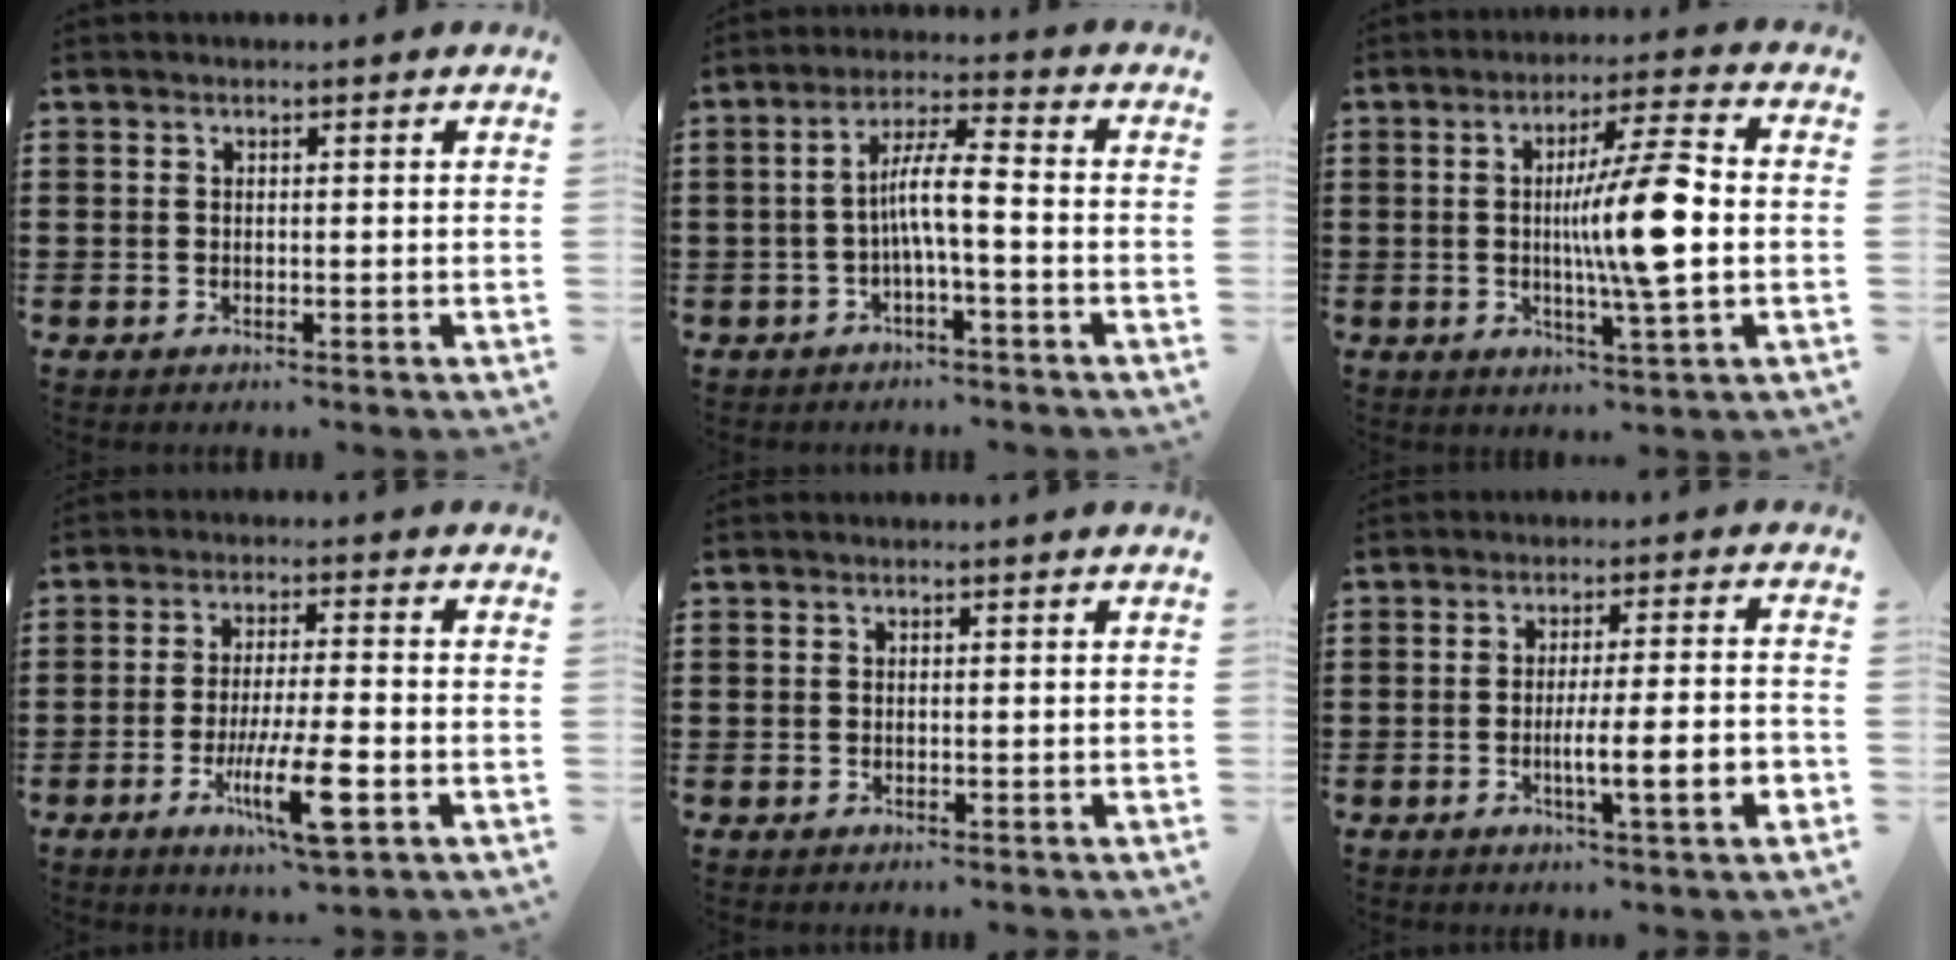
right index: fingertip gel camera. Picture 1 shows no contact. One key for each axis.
{"total": 6.2, "fx": -1.3, "fy": 0.8, "fz": 6.0, "tx": -0.114, "ty": 0.007, "tz": -0.031}
{"total": 10.9, "fx": -0.1, "fy": 0.9, "fz": 10.9, "tx": -0.182, "ty": -0.001, "tz": -0.009}
{"total": 9.9, "fx": -3.6, "fy": 1.5, "fz": 9.1, "tx": -0.178, "ty": -0.014, "tz": -0.067}
{"total": 0.0}
{"total": 7.6, "fx": -2.3, "fy": 0.5, "fz": 7.3, "tx": -0.118, "ty": -0.009, "tz": -0.039}